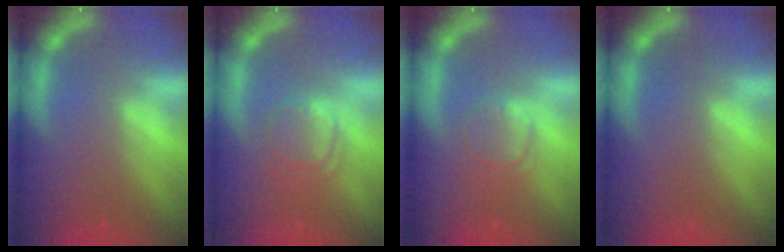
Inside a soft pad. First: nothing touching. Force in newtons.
{"total": 4.0}
{"total": 3.0}
{"total": 0.0}